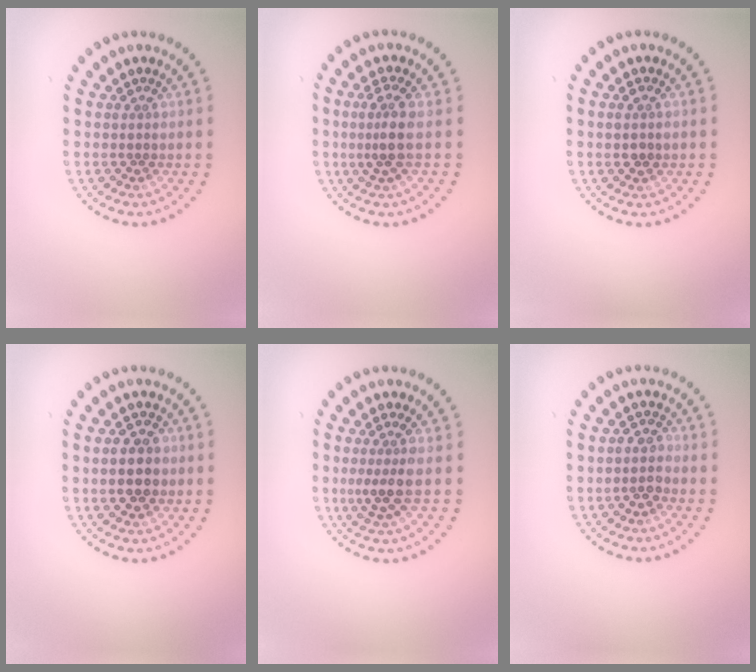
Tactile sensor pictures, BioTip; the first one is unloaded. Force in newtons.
{"total": 2.6, "press": 2.0, "slide": 1.6}
{"total": 1.4, "press": 1.3, "slide": 0.3}
{"total": 4.5, "press": 4.5, "slide": 0.2}
{"total": 2.7, "press": 2.0, "slide": 1.8}
{"total": 1.9, "press": 1.7, "slide": 0.9}